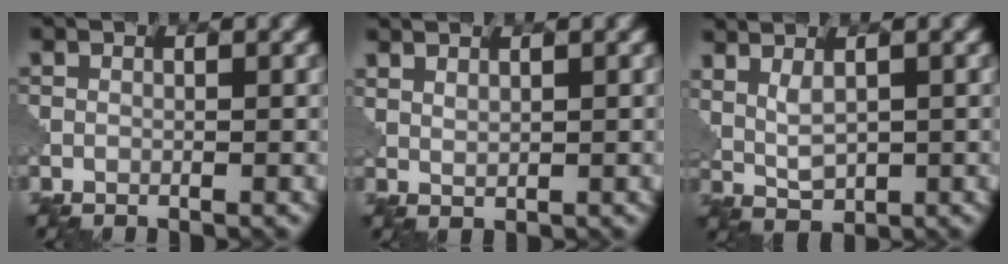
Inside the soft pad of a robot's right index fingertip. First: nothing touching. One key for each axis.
{"total": 1.3, "fx": 1.0, "fy": 0.3, "fz": 0.8, "tx": -0.020, "ty": -0.003, "tz": 0.024}
{"total": 2.7, "fx": 1.4, "fy": 0.9, "fz": 2.1, "tx": -0.048, "ty": -0.003, "tz": 0.035}